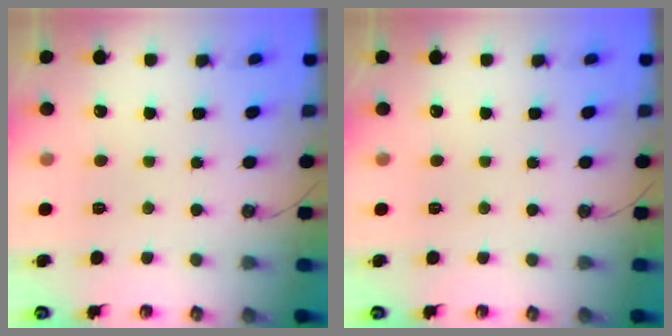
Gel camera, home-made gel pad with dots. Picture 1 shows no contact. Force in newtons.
{"total": 0.0}